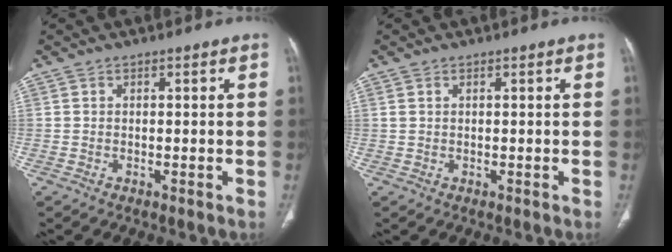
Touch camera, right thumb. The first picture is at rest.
{"total": 0.8, "force": [0.4, 0.4, 0.5], "torque": [-0.012, 0.009, 0.012]}